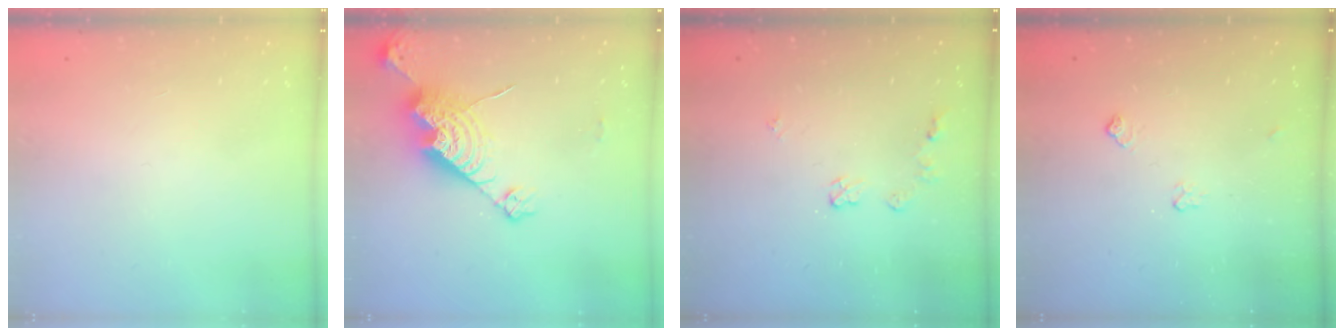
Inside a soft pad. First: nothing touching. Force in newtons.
{"total": 15.3, "press": 15.2, "slide": 1.3}
{"total": 5.0, "press": 4.9, "slide": 0.2}
{"total": 3.8, "press": 3.8, "slide": 0.5}